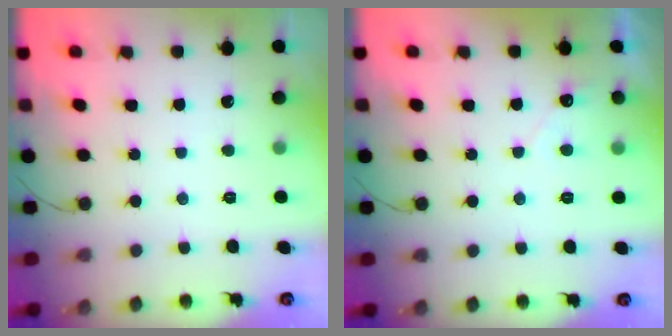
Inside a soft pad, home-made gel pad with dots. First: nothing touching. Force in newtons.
{"total": 2.9, "press": 2.9, "slide": 0.1}